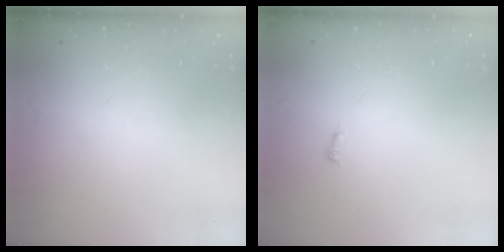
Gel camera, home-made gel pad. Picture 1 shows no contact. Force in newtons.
{"total": 3.1, "press": 3.1, "slide": 0.2}